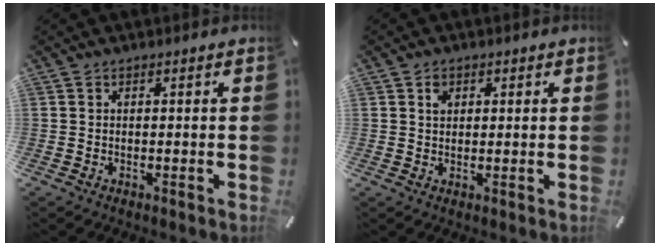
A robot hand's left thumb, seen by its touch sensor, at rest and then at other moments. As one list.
[{"total": 2.0, "force": [0.7, 1.7, 0.8], "torque": [-0.002, -0.002, 0.009]}]